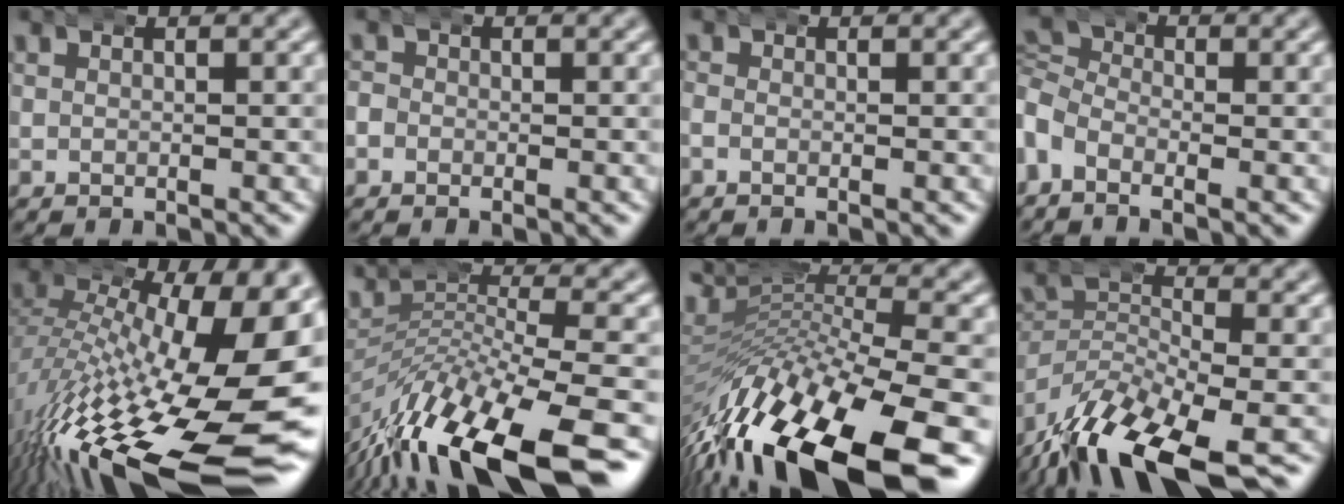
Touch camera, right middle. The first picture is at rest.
{"total": 1.1, "force": [-0.6, 0.9, -0.1], "torque": [0.005, 0.001, -0.015]}
{"total": 1.0, "force": [-0.8, 0.6, 0.0], "torque": [-0.004, -0.005, -0.016]}
{"total": 4.1, "force": [-0.6, 3.9, 1.2], "torque": [-0.035, -0.014, -0.023]}
{"total": 16.8, "force": [-6.1, 6.7, 14.1], "torque": [-0.221, -0.055, -0.061]}
{"total": 9.3, "force": [-4.7, 3.2, 7.3], "torque": [-0.133, -0.009, -0.066]}
{"total": 13.9, "force": [-3.4, 7.3, 11.3], "torque": [-0.199, -0.016, -0.042]}
{"total": 8.3, "force": [-5.3, 3.0, 5.7], "torque": [-0.101, -0.015, -0.083]}